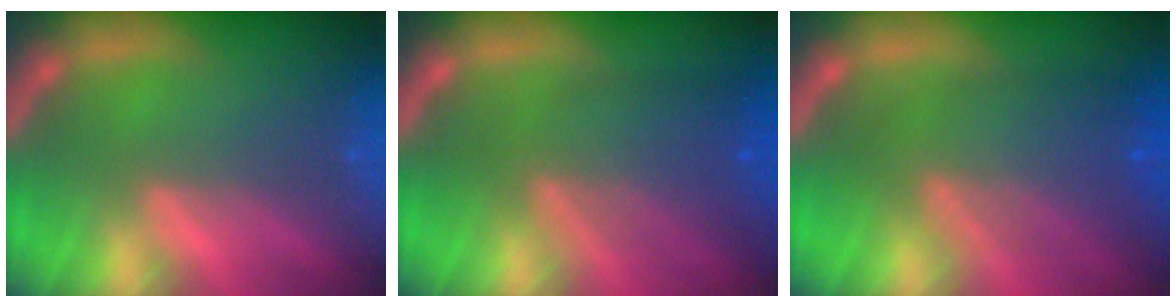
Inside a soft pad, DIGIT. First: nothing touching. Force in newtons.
{"total": 6.5}
{"total": 7.5}